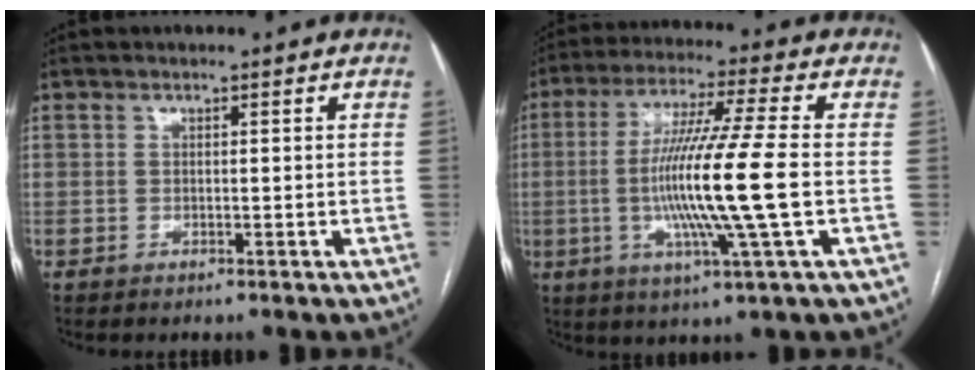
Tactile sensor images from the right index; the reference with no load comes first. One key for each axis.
{"total": 15.1, "fx": -1.8, "fy": -1.2, "fz": 14.9, "tx": -0.287, "ty": -0.013, "tz": -0.040}